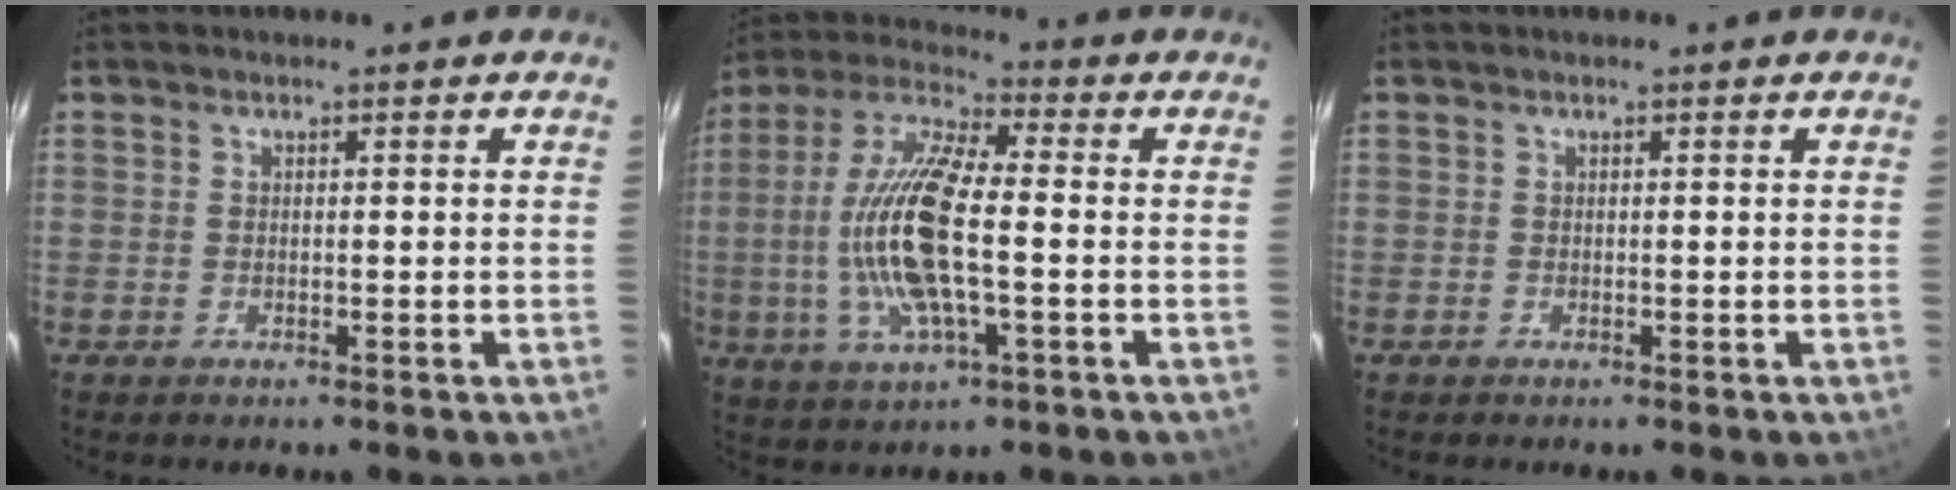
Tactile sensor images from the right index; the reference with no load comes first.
{"total": 17.0, "force": [-1.6, 5.0, 16.2], "torque": [-0.329, 0.001, -0.035]}
{"total": 0.0}